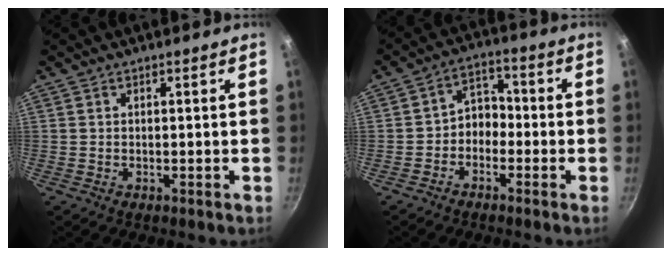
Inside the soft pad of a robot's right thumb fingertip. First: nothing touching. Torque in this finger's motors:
{"motor_torque": [-0.28, 0.30, -0.15, 0.21, 0.02]}